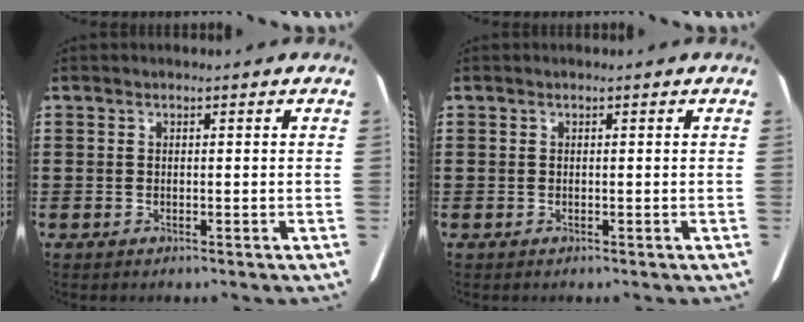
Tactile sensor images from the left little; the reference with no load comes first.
{"total": 0.0}